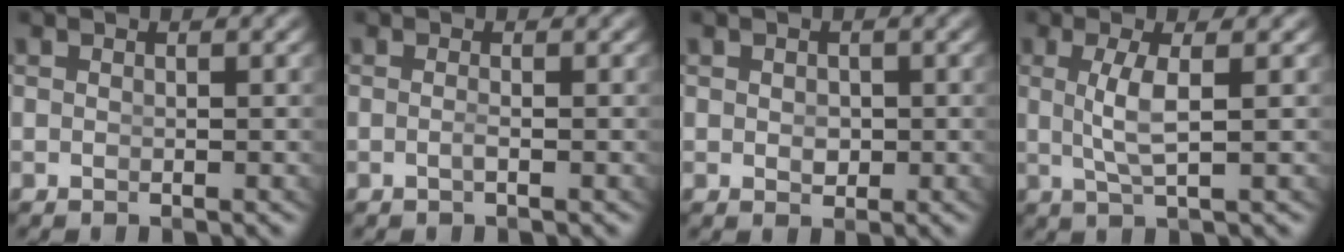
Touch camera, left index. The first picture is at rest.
{"total": 0.8, "force": [-0.6, -0.4, 0.5], "torque": [-0.011, -0.006, -0.008]}
{"total": 1.0, "force": [0.0, 0.7, 0.7], "torque": [-0.014, -0.013, 0.008]}
{"total": 2.9, "force": [0.2, -0.3, 2.8], "torque": [-0.061, -0.011, 0.015]}